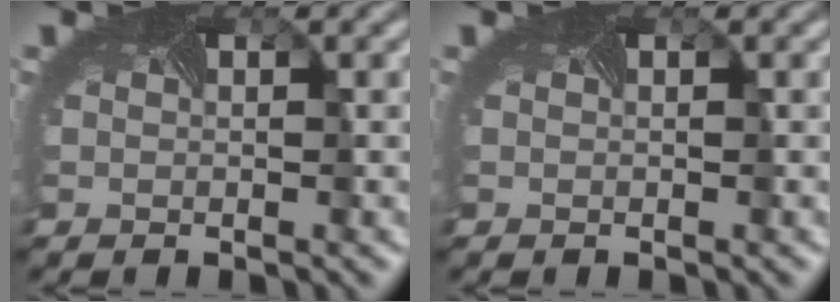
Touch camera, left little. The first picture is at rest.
{"total": 0.0}